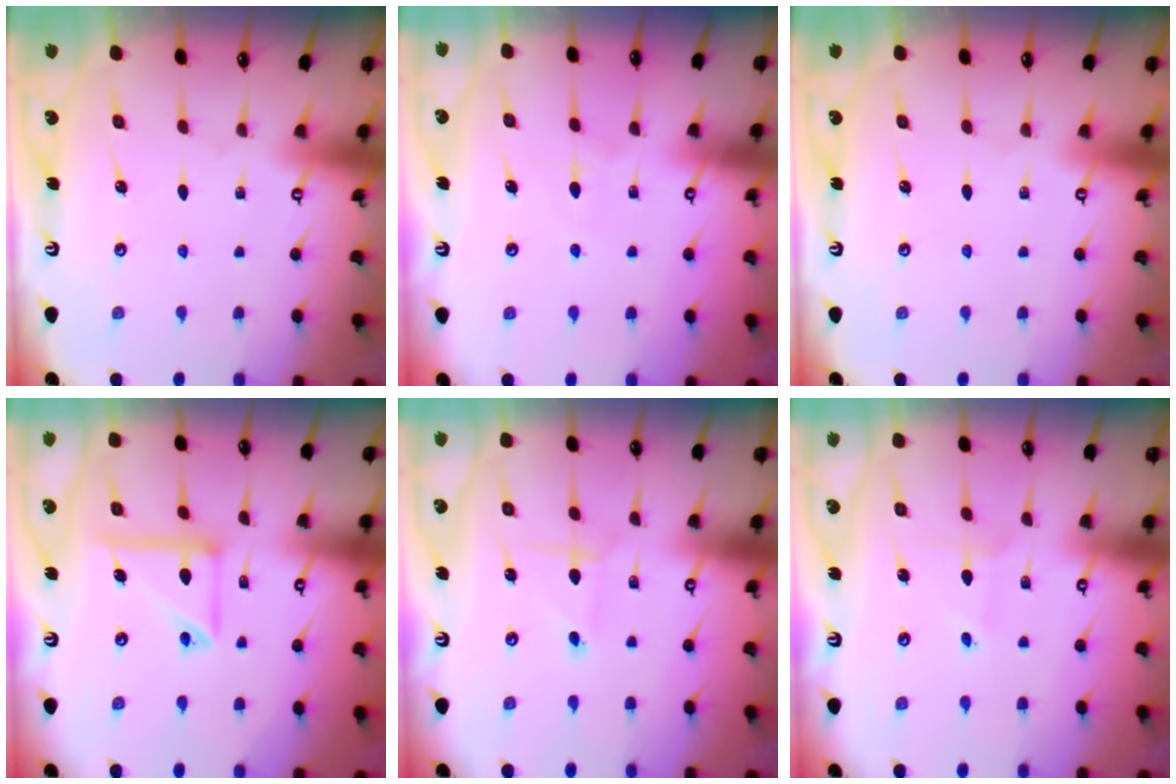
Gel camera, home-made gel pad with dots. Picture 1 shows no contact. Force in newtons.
{"total": 4.9, "press": 4.9, "slide": 0.3}
{"total": 0.0}
{"total": 12.3, "press": 12.3, "slide": 1.3}
{"total": 1.7, "press": 1.7, "slide": 0.2}
{"total": 2.2, "press": 2.2, "slide": 0.1}